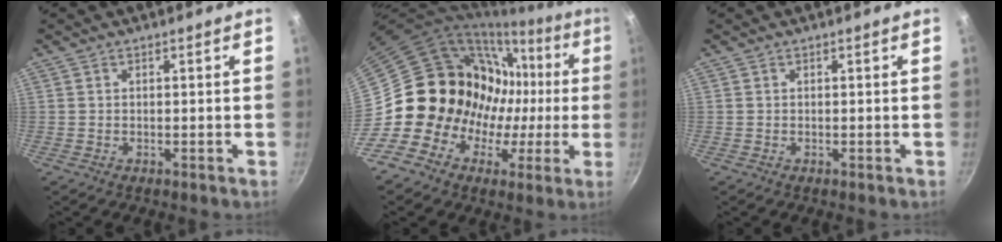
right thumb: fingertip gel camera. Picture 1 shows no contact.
{"total": 16.5, "force": [-1.0, 15.0, 6.7], "torque": [-0.056, 0.054, -0.020]}
{"total": 0.0}